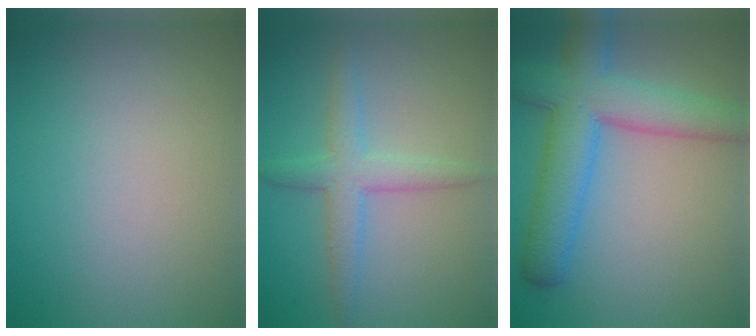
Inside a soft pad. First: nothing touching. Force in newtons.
{"total": 3.3, "press": 3.3, "slide": 0.1}
{"total": 8.0, "press": 8.0, "slide": 0.4}